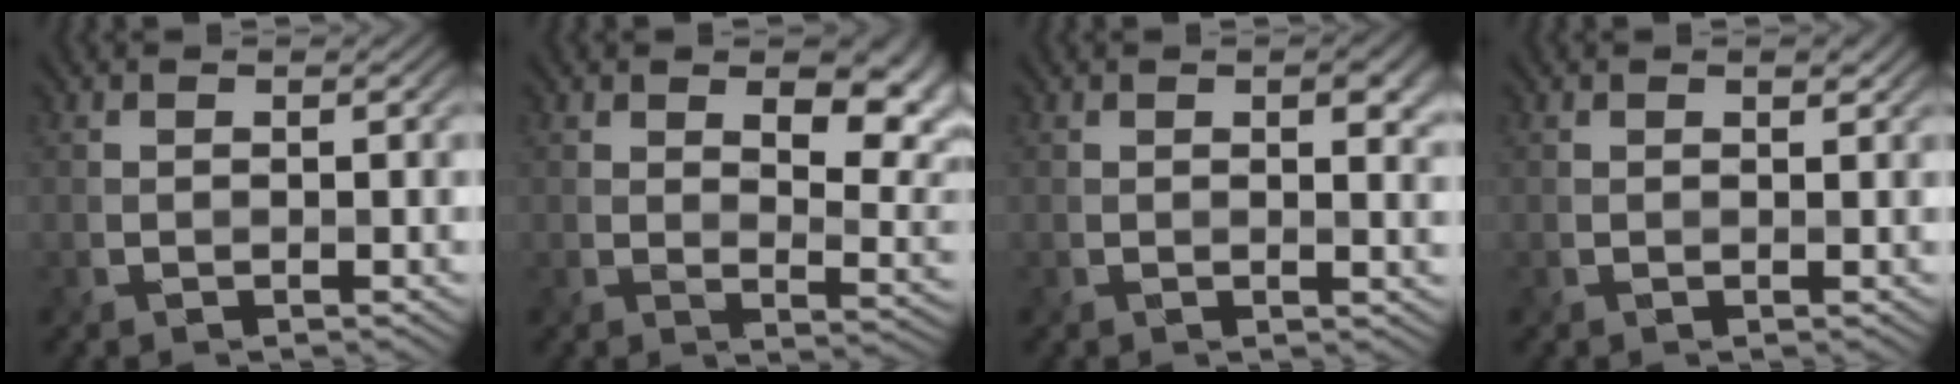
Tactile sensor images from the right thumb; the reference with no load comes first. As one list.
[{"total": 8.2, "force": [3.6, 4.0, 6.2], "torque": [-0.087, -0.011, 0.060]}, {"total": 3.9, "force": [1.1, 1.6, 3.3], "torque": [-0.042, 0.000, 0.019]}, {"total": 0.9, "force": [0.6, 0.4, 0.6], "torque": [-0.010, 0.001, 0.009]}]